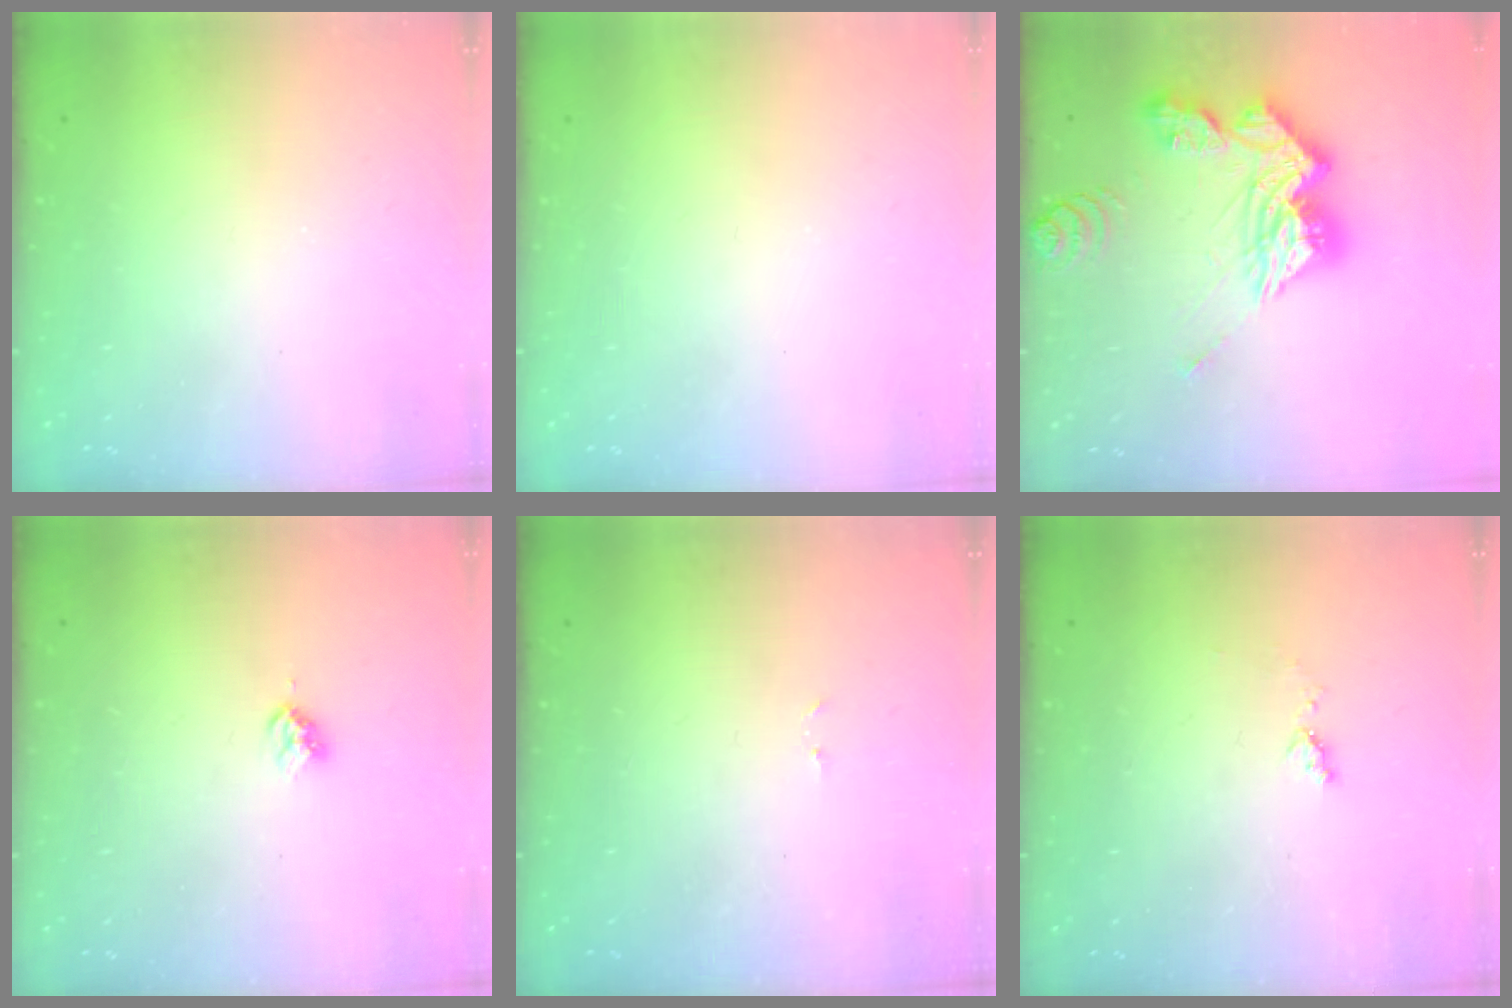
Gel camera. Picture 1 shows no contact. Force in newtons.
{"total": 0.0}
{"total": 19.8, "press": 19.6, "slide": 2.4}
{"total": 2.9, "press": 2.9, "slide": 0.4}
{"total": 3.0, "press": 2.9, "slide": 0.4}
{"total": 4.8, "press": 4.8, "slide": 0.6}